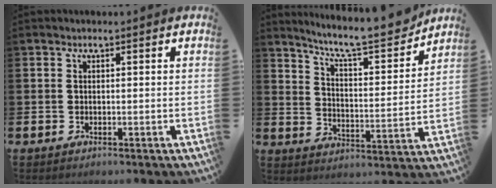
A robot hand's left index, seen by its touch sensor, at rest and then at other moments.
{"total": 9.5, "force": [8.7, 1.3, 3.7], "torque": [-0.092, -0.061, 0.146]}